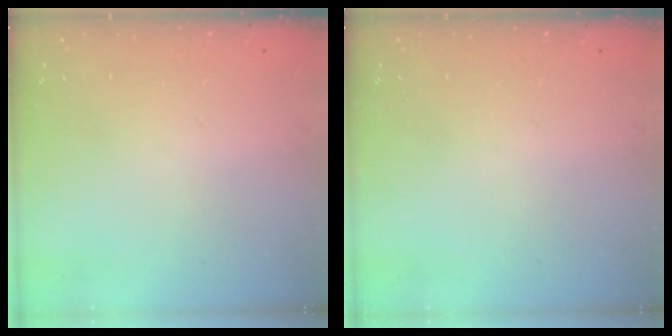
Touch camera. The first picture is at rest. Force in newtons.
{"total": 0.0}